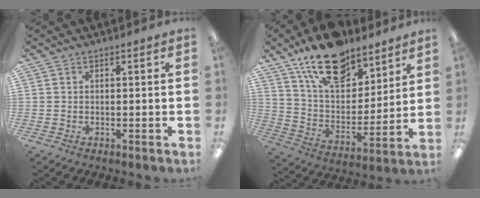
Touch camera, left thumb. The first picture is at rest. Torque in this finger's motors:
{"motor_torque": [1.04, 0.31, 1.47, -1.32, 0.14]}